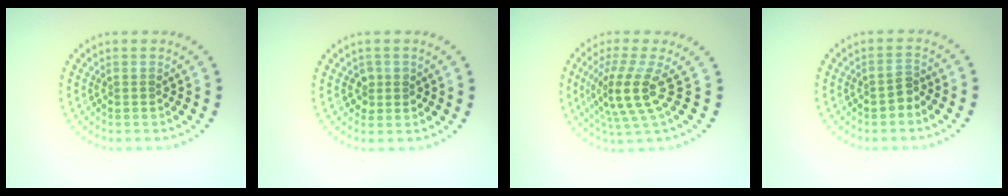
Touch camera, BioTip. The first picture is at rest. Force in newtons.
{"total": 1.2, "press": 1.1, "slide": 0.6}
{"total": 4.3, "press": 3.0, "slide": 3.0}
{"total": 1.3, "press": 1.2, "slide": 0.6}